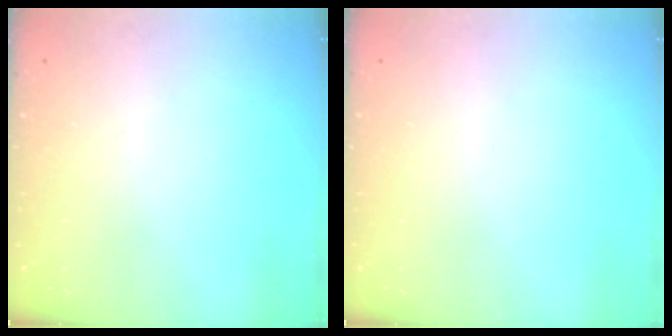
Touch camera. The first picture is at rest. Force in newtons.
{"total": 0.0}